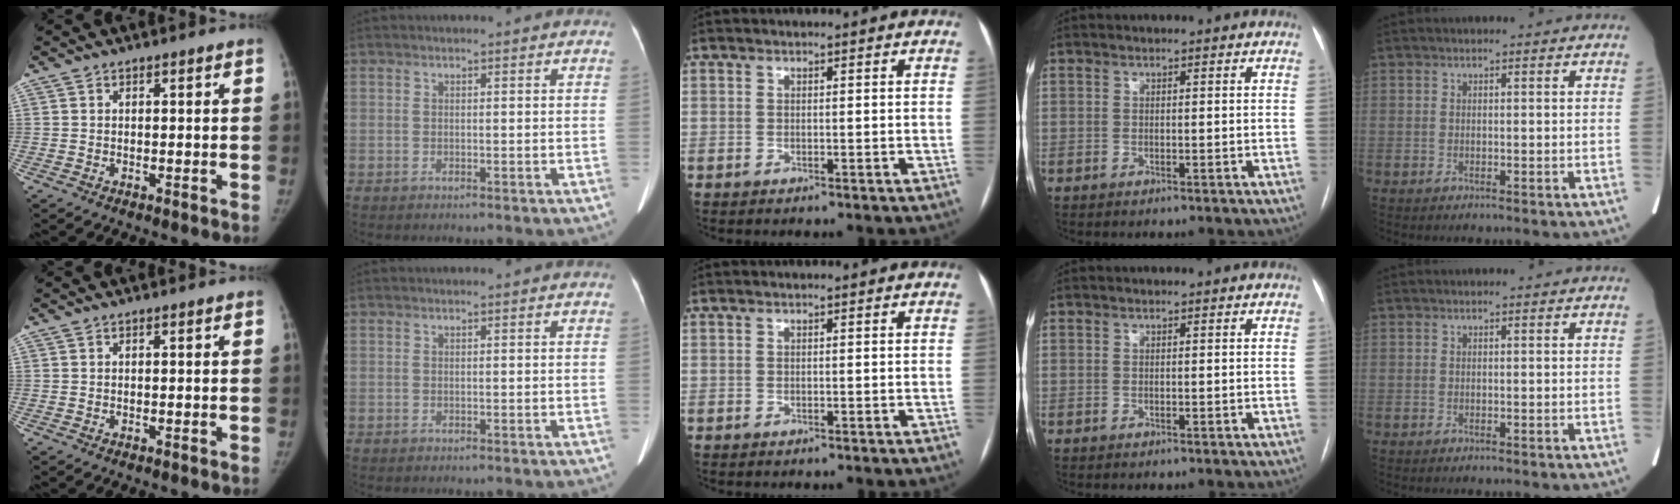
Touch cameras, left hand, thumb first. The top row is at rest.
{}